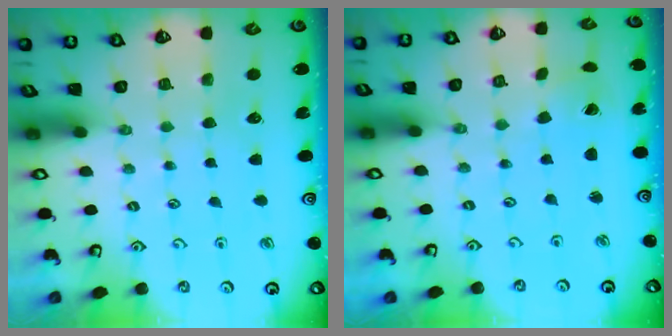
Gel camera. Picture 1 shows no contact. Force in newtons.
{"total": 1.2, "press": 1.1, "slide": 0.4}